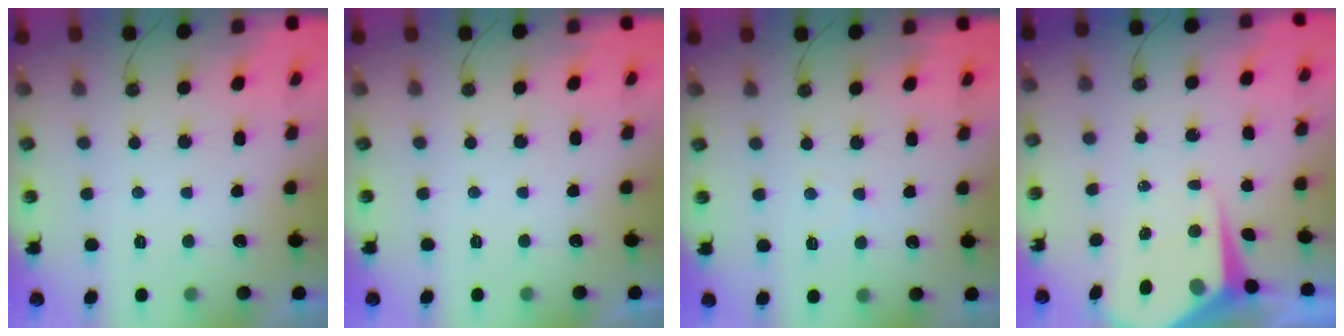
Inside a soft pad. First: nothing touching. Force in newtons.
{"total": 0.0}
{"total": 3.7, "press": 3.6, "slide": 0.6}
{"total": 8.0, "press": 8.0, "slide": 0.7}